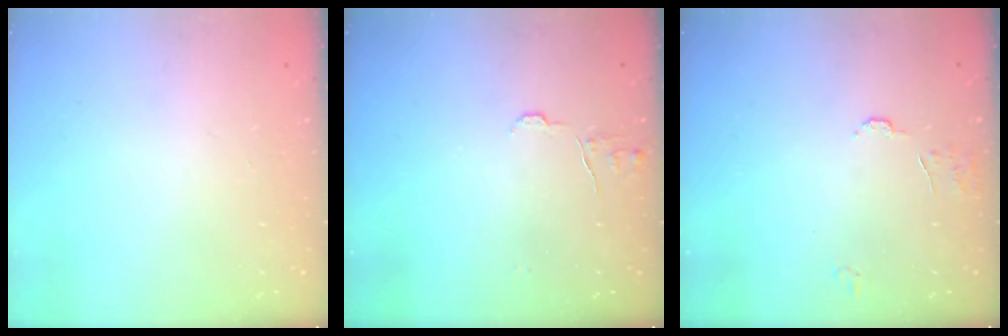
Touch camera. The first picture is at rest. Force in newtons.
{"total": 4.5, "press": 4.5, "slide": 0.4}
{"total": 5.6, "press": 5.6, "slide": 0.4}